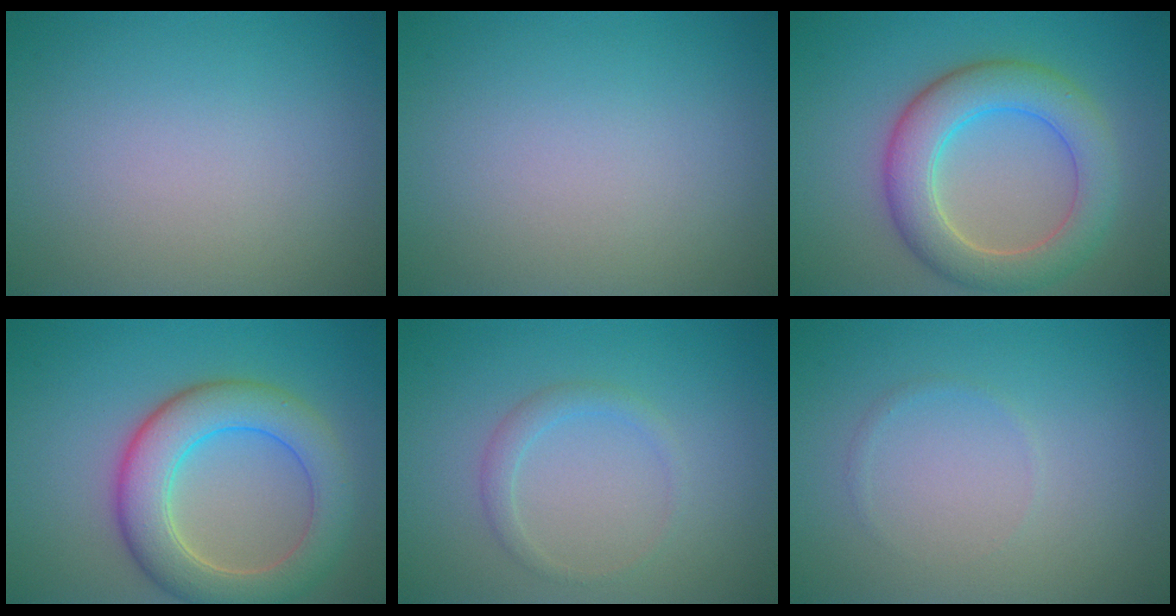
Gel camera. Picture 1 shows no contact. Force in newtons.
{"total": 0.0}
{"total": 6.6, "press": 6.6, "slide": 0.7}
{"total": 7.0, "press": 7.0, "slide": 0.6}
{"total": 1.5, "press": 1.5, "slide": 0.1}
{"total": 0.5, "press": 0.5, "slide": 0.0}